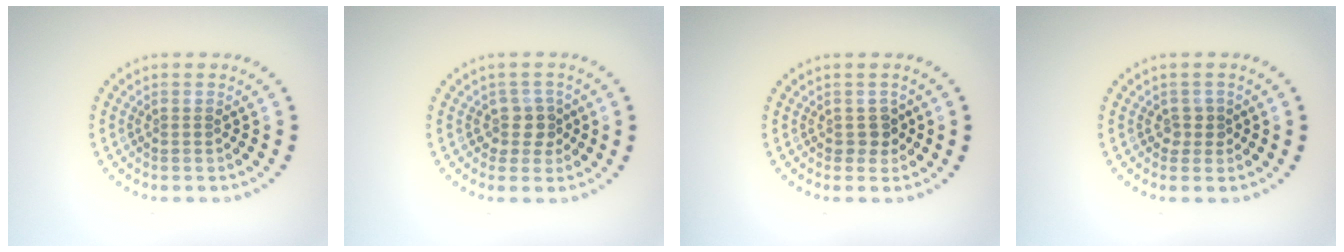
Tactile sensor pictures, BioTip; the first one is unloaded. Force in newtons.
{"total": 2.2, "press": 1.7, "slide": 1.3}
{"total": 1.2, "press": 1.1, "slide": 0.5}
{"total": 1.3, "press": 1.1, "slide": 0.7}